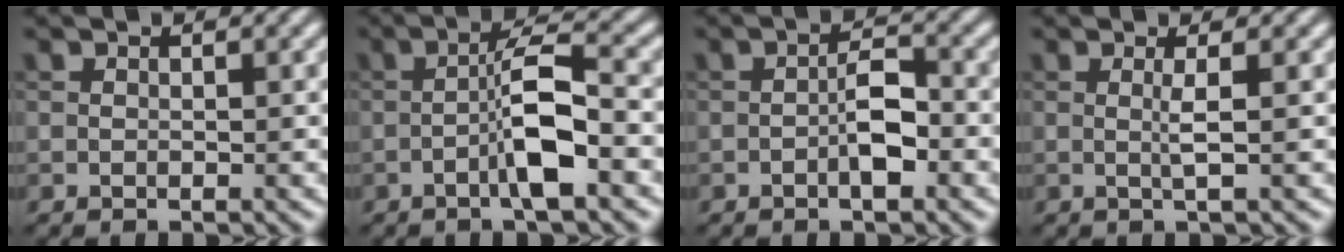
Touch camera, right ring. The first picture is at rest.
{"total": 4.7, "force": [-1.4, 0.7, 4.4], "torque": [-0.078, 0.015, -0.033]}
{"total": 2.7, "force": [-0.8, 0.9, 2.4], "torque": [-0.040, 0.005, -0.018]}
{"total": 1.5, "force": [0.1, 0.2, 1.5], "torque": [-0.031, 0.000, -0.003]}